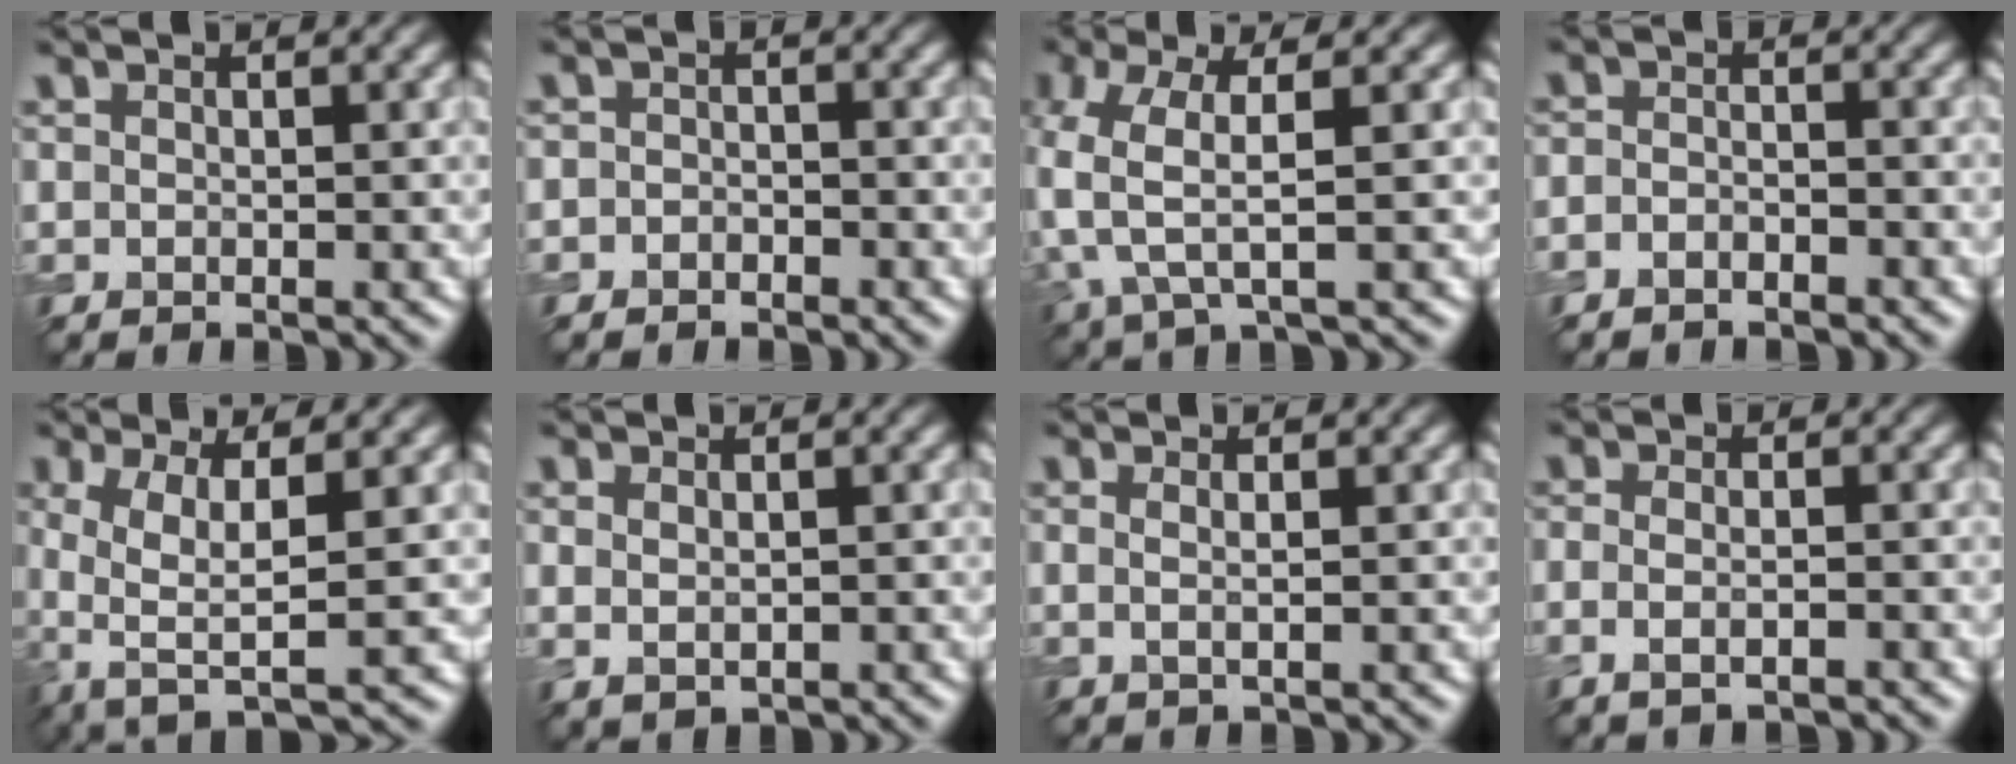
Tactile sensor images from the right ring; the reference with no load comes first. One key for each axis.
{"total": 1.2, "fx": -0.9, "fy": 0.8, "fz": 0.3, "tx": -0.001, "ty": 0.004, "tz": -0.018}
{"total": 5.8, "fx": 0.0, "fy": 2.4, "fz": 5.3, "tx": -0.144, "ty": -0.007, "tz": -0.002}
{"total": 1.8, "fx": -1.5, "fy": 0.8, "fz": 0.7, "tx": -0.013, "ty": 0.002, "tz": -0.032}
{"total": 5.6, "fx": -1.0, "fy": 1.9, "fz": 5.2, "tx": -0.107, "ty": -0.005, "tz": -0.019}
{"total": 1.4, "fx": 0.3, "fy": 0.8, "fz": 1.1, "tx": -0.023, "ty": -0.004, "tz": 0.011}
{"total": 1.2, "fx": 0.1, "fy": 0.4, "fz": 1.1, "tx": -0.019, "ty": -0.003, "tz": -0.002}
{"total": 2.1, "fx": -1.0, "fy": 0.8, "fz": 1.7, "tx": -0.030, "ty": -0.004, "tz": -0.019}